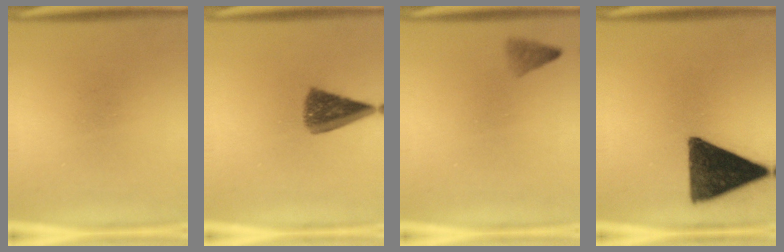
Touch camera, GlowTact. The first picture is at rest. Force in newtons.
{"total": 7.5}
{"total": 1.6}
{"total": 14.0}